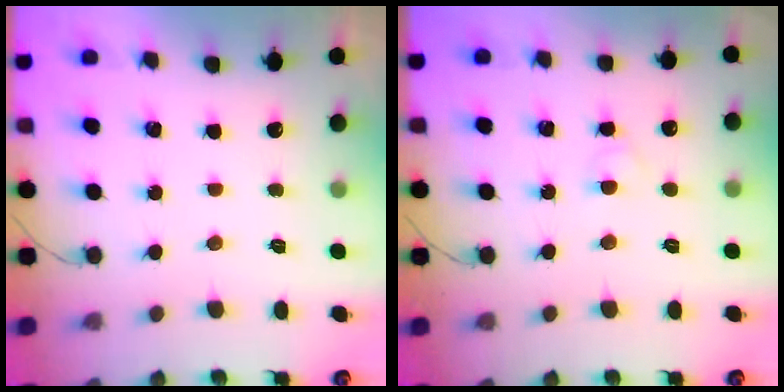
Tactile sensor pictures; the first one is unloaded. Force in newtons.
{"total": 2.2, "press": 1.9, "slide": 1.1}